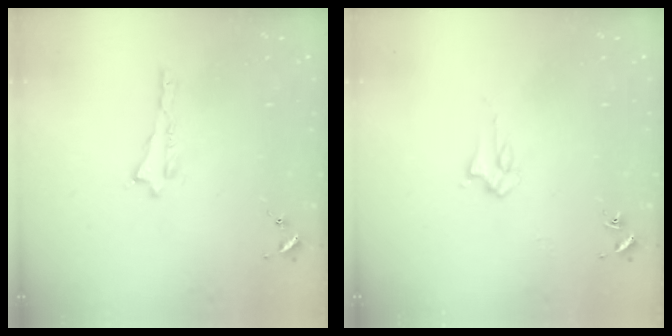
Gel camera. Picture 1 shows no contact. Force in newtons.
{"total": 2.8, "press": 2.8, "slide": 0.4}